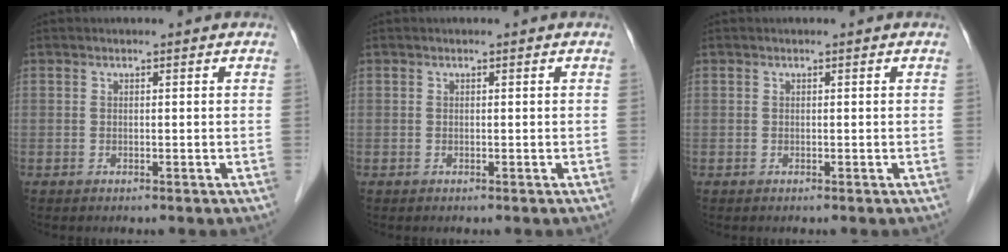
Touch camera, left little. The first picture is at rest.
{"total": 0.0}
{"total": 0.0}